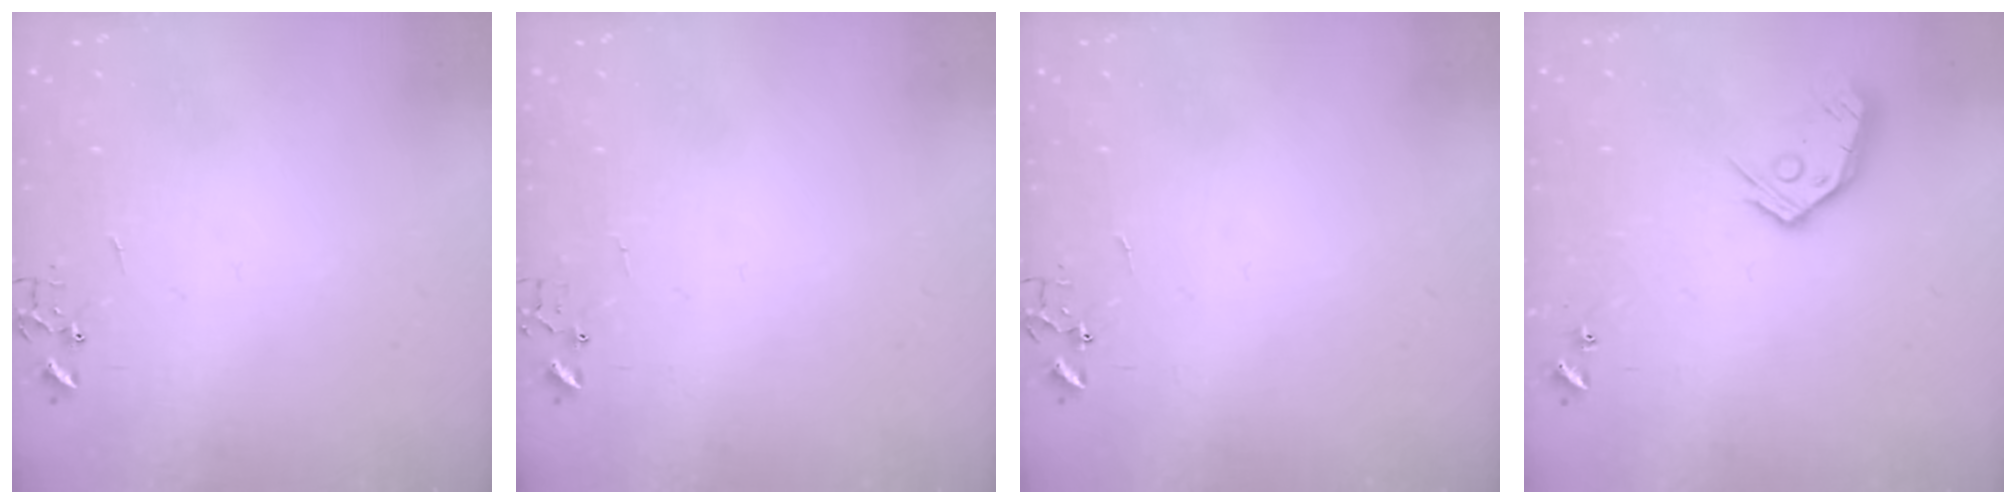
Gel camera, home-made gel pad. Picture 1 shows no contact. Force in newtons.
{"total": 4.2, "press": 4.2, "slide": 0.3}
{"total": 0.0}
{"total": 11.0, "press": 10.9, "slide": 1.2}